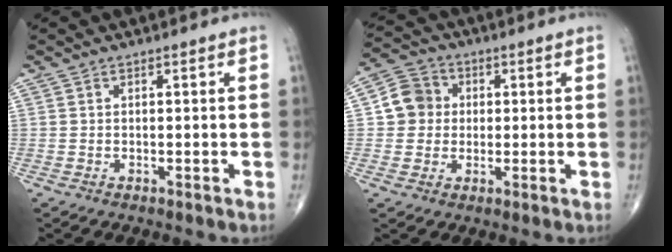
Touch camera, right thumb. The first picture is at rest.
{"total": 6.9, "force": [0.6, 6.5, 2.2], "torque": [-0.013, 0.012, -0.001]}